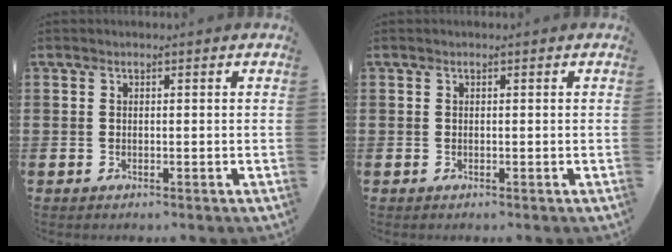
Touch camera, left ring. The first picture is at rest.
{"total": 0.0}